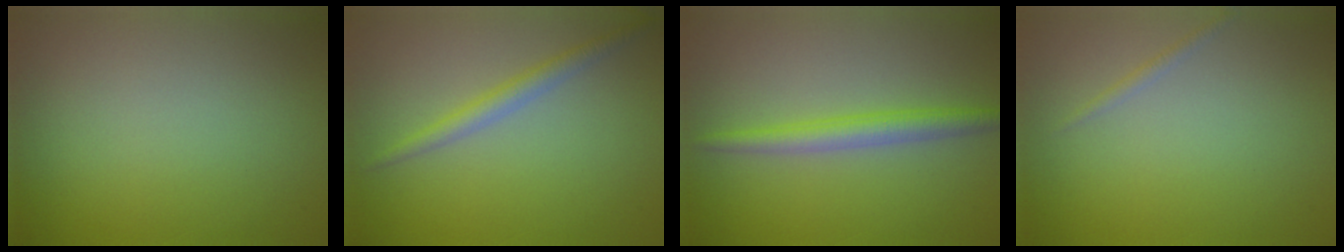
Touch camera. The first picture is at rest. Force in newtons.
{"total": 2.0, "press": 2.0, "slide": 0.1}
{"total": 2.7, "press": 2.7, "slide": 0.0}
{"total": 0.7, "press": 0.7, "slide": 0.0}